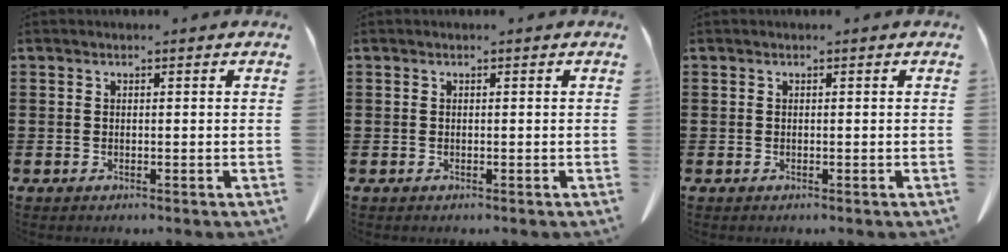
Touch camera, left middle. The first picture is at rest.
{"total": 0.0}
{"total": 0.0}